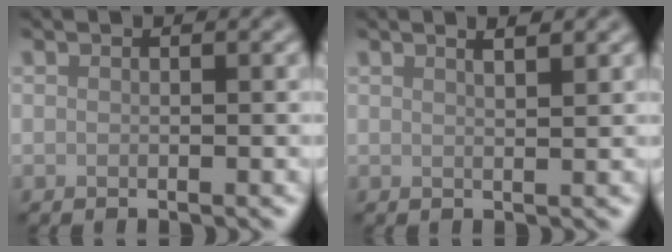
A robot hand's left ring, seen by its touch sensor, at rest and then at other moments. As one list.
[{"total": 2.2, "force": [1.4, 0.7, 1.5], "torque": [-0.005, 0.007, 0.001]}]